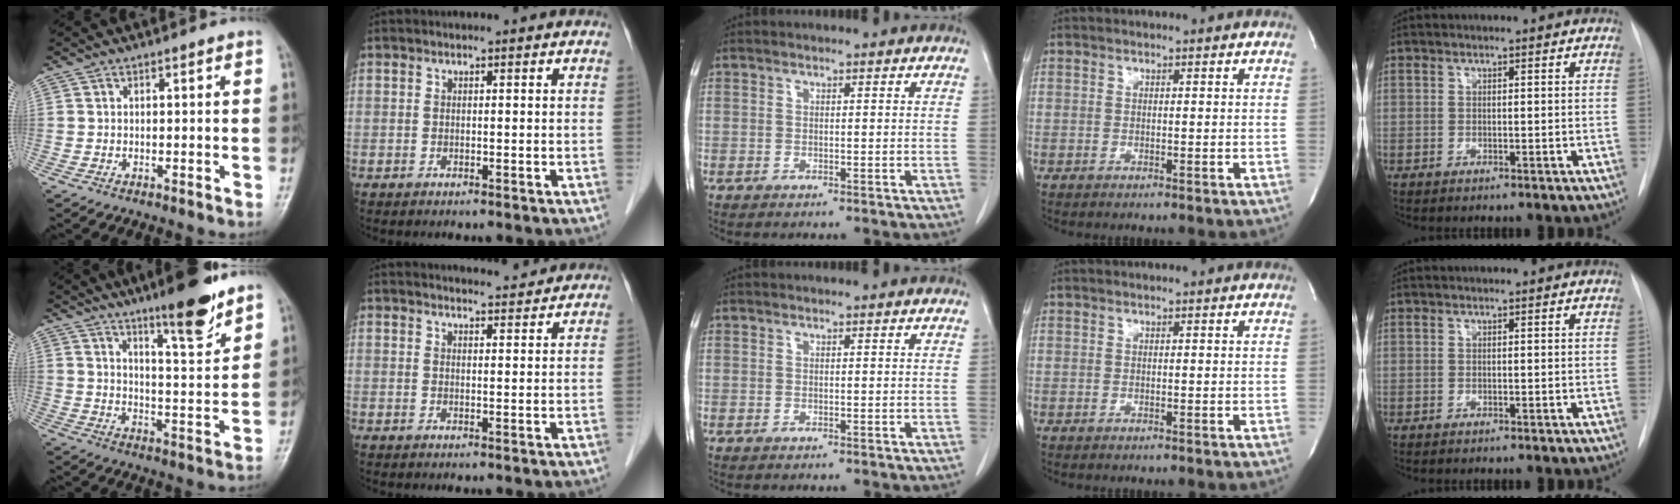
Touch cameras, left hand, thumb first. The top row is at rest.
{"thumb": {"total": 13.7, "force": [10.3, 2.3, 8.8], "torque": [-0.111, -0.074, 0.163]}, "index": {"total": 5.9, "force": [5.8, 0.2, 0.6], "torque": [-0.016, 0.005, 0.072]}}